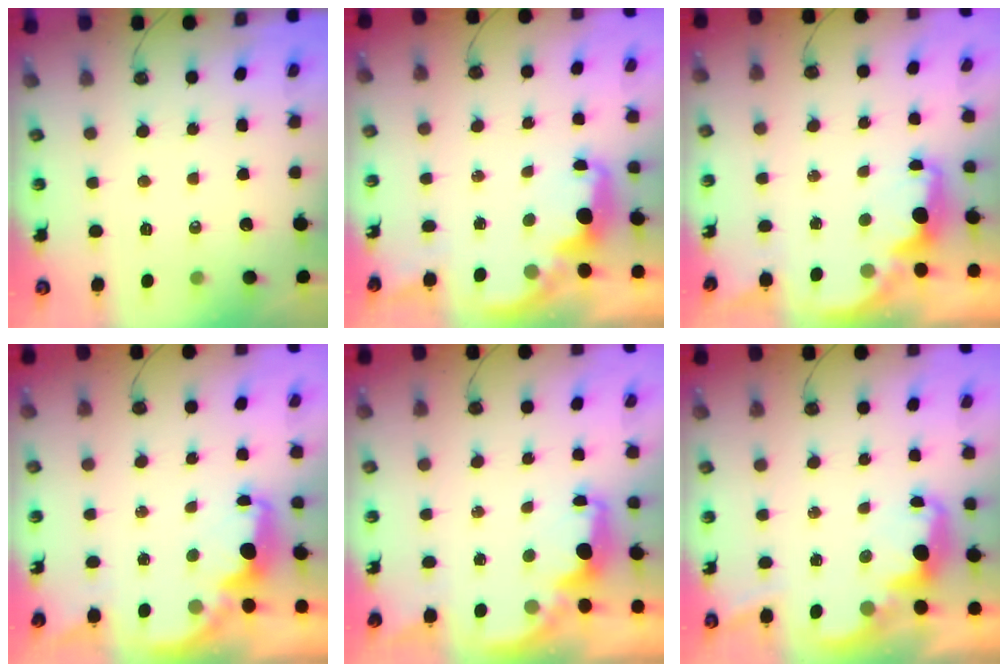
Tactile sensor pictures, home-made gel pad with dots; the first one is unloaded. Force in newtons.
{"total": 2.7, "press": 2.6, "slide": 0.5}
{"total": 2.1, "press": 2.0, "slide": 0.5}
{"total": 3.3, "press": 3.3, "slide": 0.6}
{"total": 2.9, "press": 2.7, "slide": 0.9}
{"total": 2.6, "press": 2.6, "slide": 0.4}